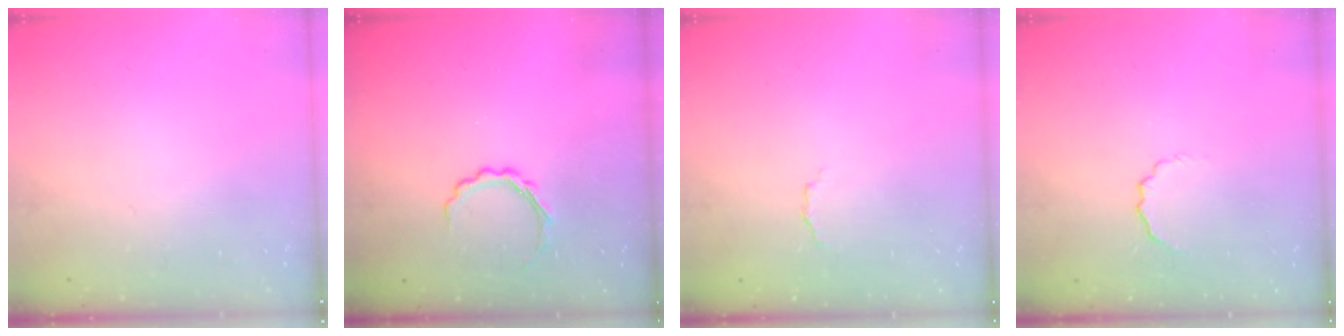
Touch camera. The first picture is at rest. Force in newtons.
{"total": 5.4, "press": 5.2, "slide": 1.5}
{"total": 2.9, "press": 2.8, "slide": 0.7}
{"total": 3.5, "press": 3.4, "slide": 0.7}